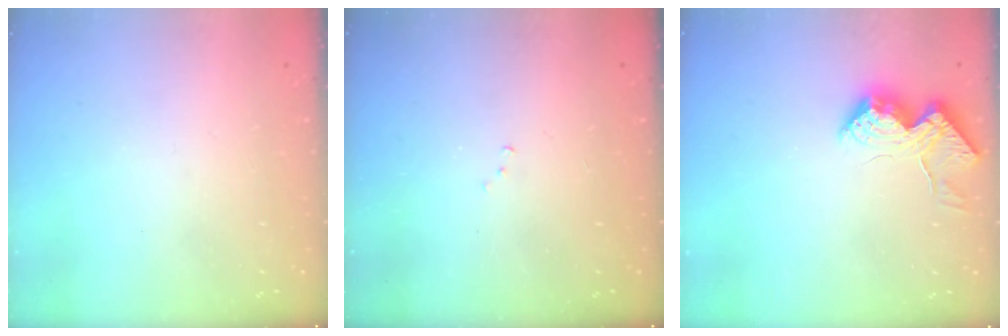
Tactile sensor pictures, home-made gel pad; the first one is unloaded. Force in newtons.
{"total": 4.8, "press": 4.7, "slide": 0.8}
{"total": 19.9, "press": 19.9, "slide": 0.4}